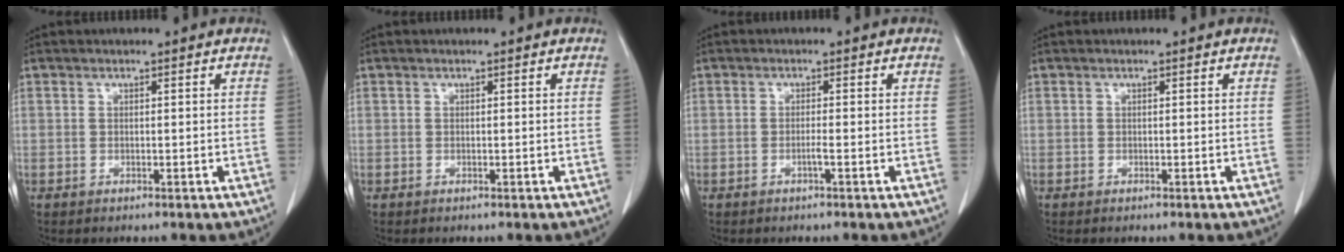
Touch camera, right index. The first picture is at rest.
{"total": 0.0}
{"total": 1.2, "force": [-0.5, -0.2, 1.0], "torque": [-0.019, 0.000, -0.010]}
{"total": 0.0}